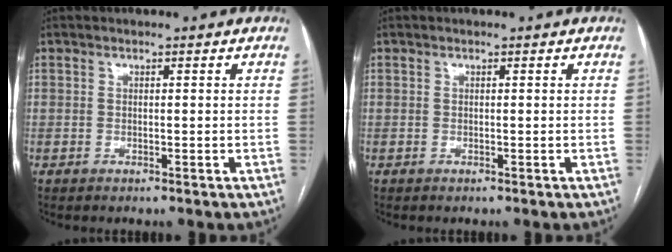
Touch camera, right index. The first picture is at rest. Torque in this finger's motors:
{"motor_torque": [0.00, 0.00, 0.00, 0.00]}